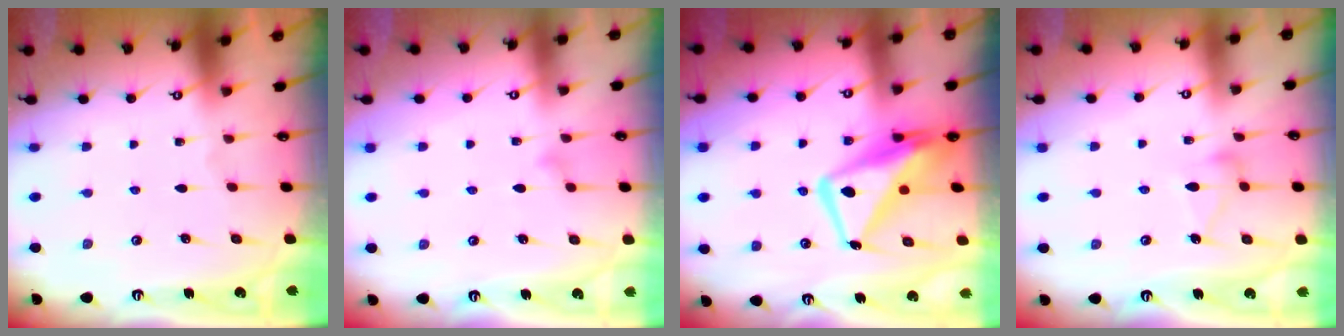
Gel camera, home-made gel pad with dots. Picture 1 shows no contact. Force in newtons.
{"total": 7.1, "press": 7.1, "slide": 0.5}
{"total": 13.8, "press": 13.8, "slide": 1.3}
{"total": 8.4, "press": 8.4, "slide": 0.4}